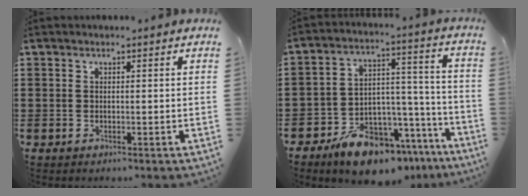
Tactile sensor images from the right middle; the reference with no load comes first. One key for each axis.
{"total": 11.6, "fx": -9.6, "fy": 5.0, "fz": 4.2, "tx": -0.069, "ty": 0.056, "tz": -0.173}